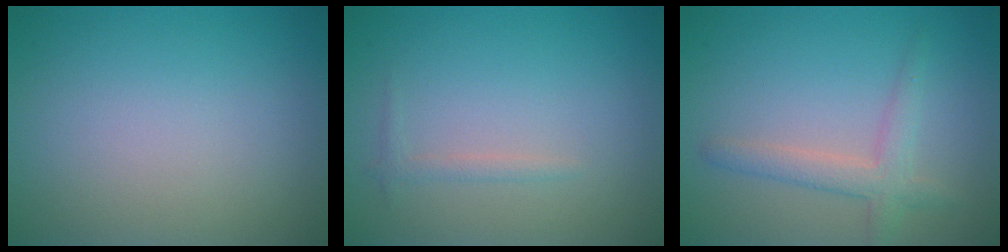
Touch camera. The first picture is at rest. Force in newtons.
{"total": 0.9, "press": 0.9, "slide": 0.1}
{"total": 2.6, "press": 2.6, "slide": 0.1}